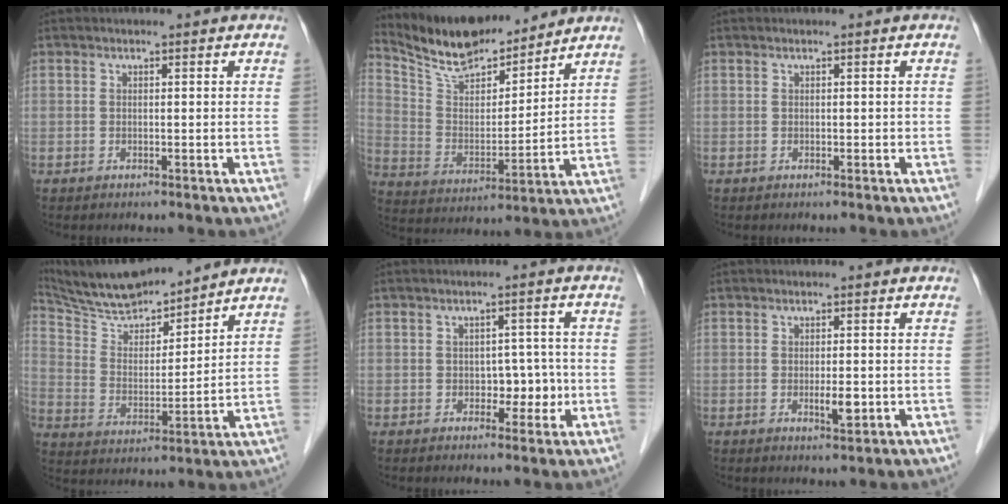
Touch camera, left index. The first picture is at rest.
{"total": 13.5, "force": [12.5, 2.7, 4.2], "torque": [-0.081, 0.007, 0.235]}
{"total": 0.0}
{"total": 13.7, "force": [12.8, 1.8, 4.4], "torque": [-0.089, 0.010, 0.236]}
{"total": 3.7, "force": [-0.9, 2.6, 2.4], "torque": [-0.024, 0.015, -0.008]}
{"total": 2.3, "force": [-0.5, 0.7, 2.2], "torque": [-0.039, -0.004, -0.004]}